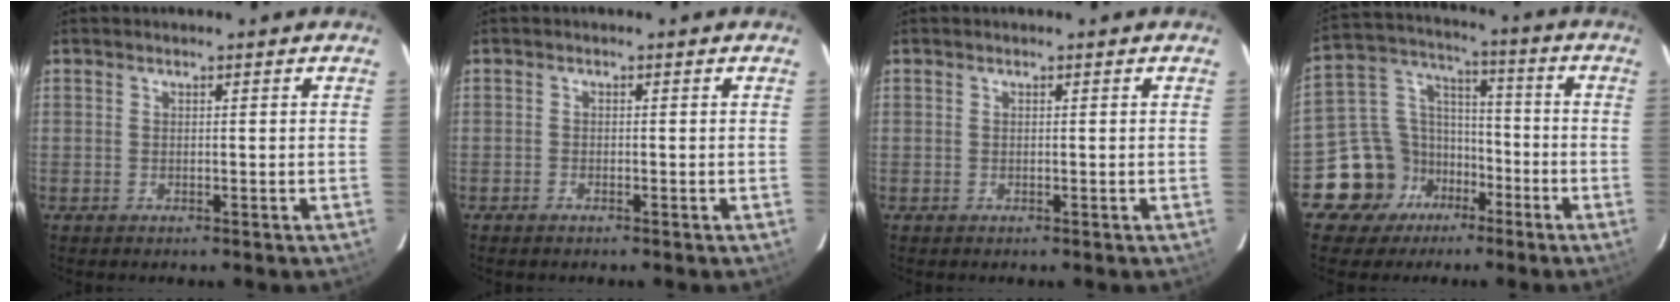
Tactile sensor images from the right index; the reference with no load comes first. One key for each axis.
{"total": 0.6, "fx": -0.5, "fy": 0.2, "fz": 0.1, "tx": -0.004, "ty": 0.000, "tz": -0.012}
{"total": 0.0}
{"total": 12.8, "fx": -7.0, "fy": 10.3, "fz": 3.1, "tx": -0.083, "ty": 0.054, "tz": -0.109}